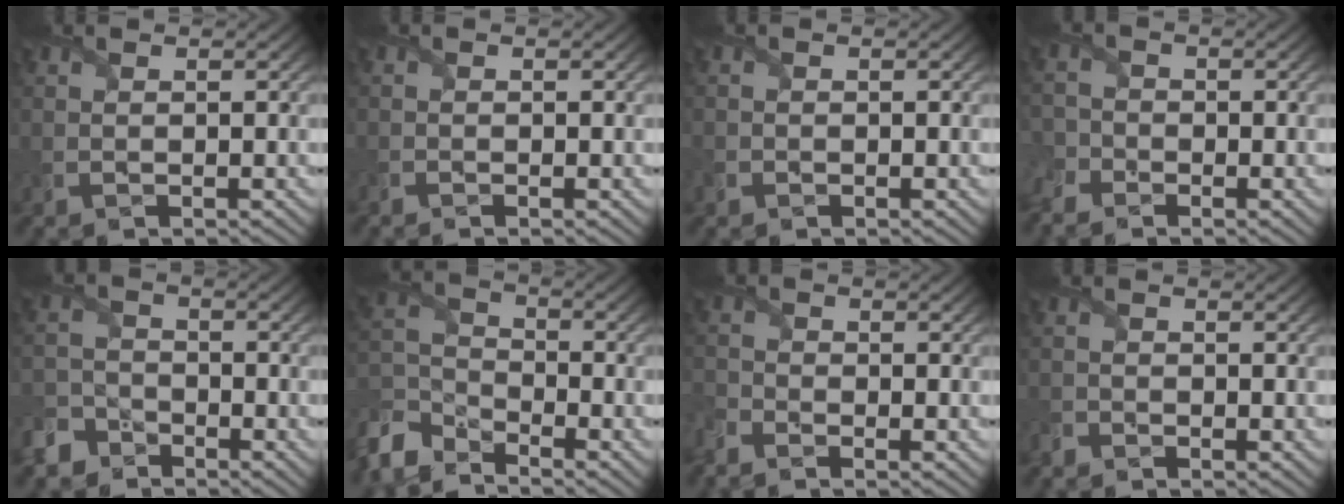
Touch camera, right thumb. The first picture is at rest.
{"total": 1.1, "force": [-1.1, 0.3, 0.2], "torque": [-0.007, -0.007, -0.024]}
{"total": 1.2, "force": [-0.7, 0.9, 0.2], "torque": [-0.004, -0.008, -0.017]}
{"total": 3.6, "force": [-2.9, 1.9, 1.0], "torque": [-0.031, -0.008, -0.066]}
{"total": 5.4, "force": [-4.3, 3.0, 1.4], "torque": [-0.040, -0.006, -0.102]}
{"total": 8.2, "force": [-6.6, 3.7, 3.2], "torque": [-0.082, -0.013, -0.152]}
{"total": 2.8, "force": [-2.4, 1.1, 0.8], "torque": [-0.024, -0.012, -0.065]}
{"total": 1.7, "force": [-1.6, 0.6, 0.2], "torque": [-0.008, -0.007, -0.042]}